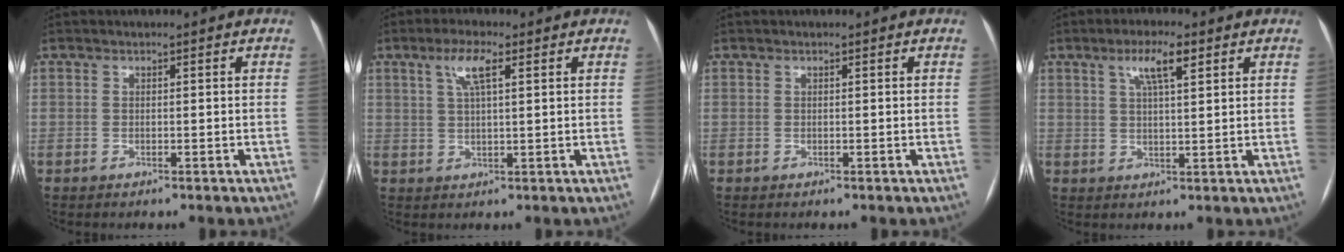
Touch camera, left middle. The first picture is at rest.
{"total": 4.6, "force": [2.1, 0.8, 4.0], "torque": [-0.084, 0.011, 0.042]}
{"total": 0.0}
{"total": 5.4, "force": [2.8, 0.9, 4.5], "torque": [-0.086, 0.009, 0.048]}